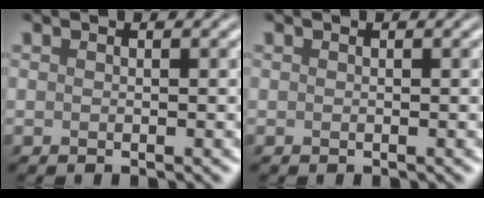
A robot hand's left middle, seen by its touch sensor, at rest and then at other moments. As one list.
[{"total": 0.0}]